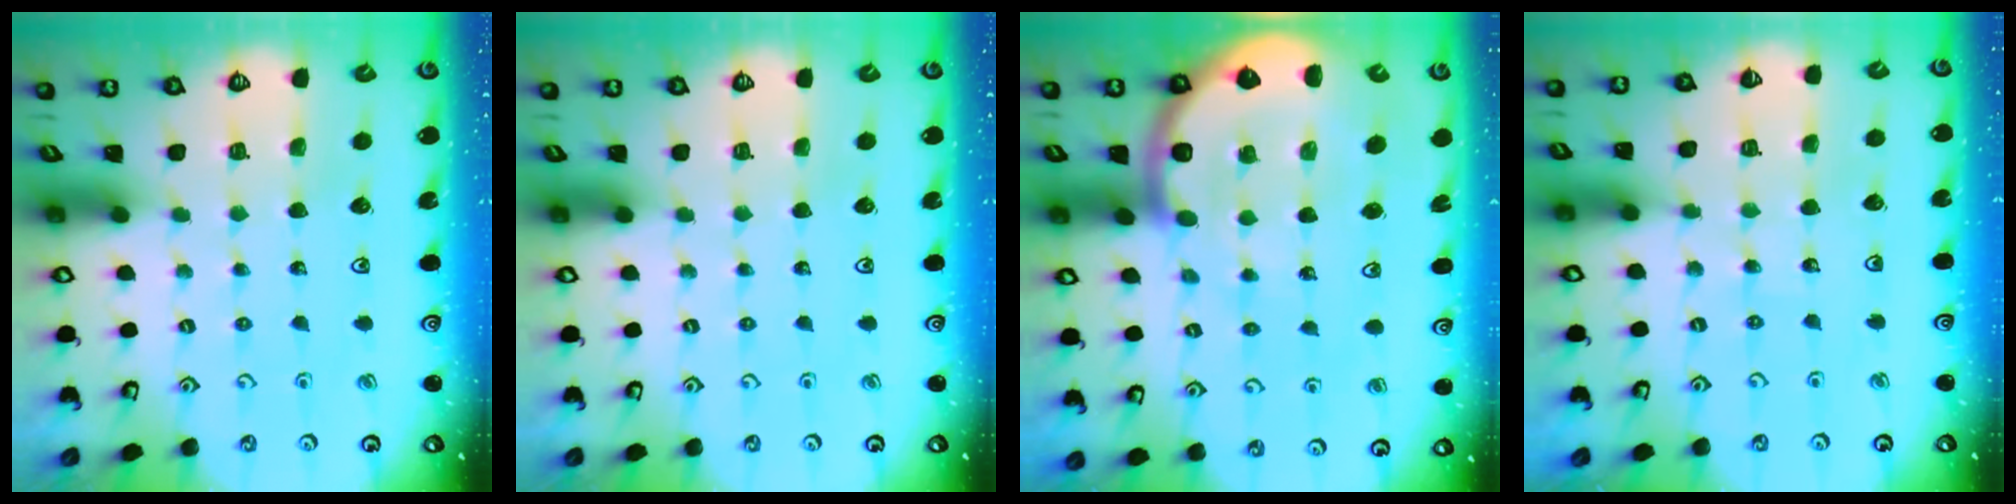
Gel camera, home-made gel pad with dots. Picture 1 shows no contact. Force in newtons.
{"total": 0.0}
{"total": 10.1, "press": 9.9, "slide": 2.0}
{"total": 4.4, "press": 4.3, "slide": 1.1}